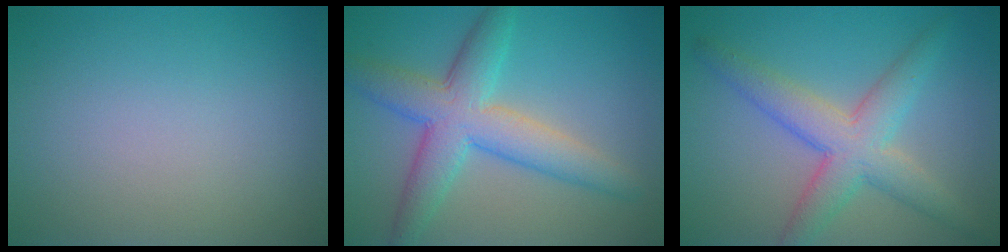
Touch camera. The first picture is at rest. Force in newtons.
{"total": 6.5, "press": 6.5, "slide": 0.2}
{"total": 5.5, "press": 5.5, "slide": 0.3}